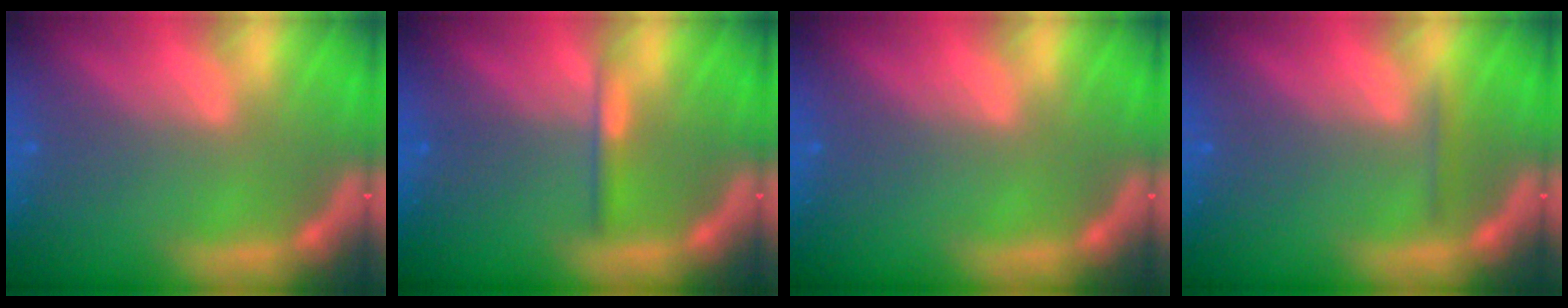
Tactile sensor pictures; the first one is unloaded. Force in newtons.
{"total": 1.4}
{"total": 0.0}
{"total": 0.9}